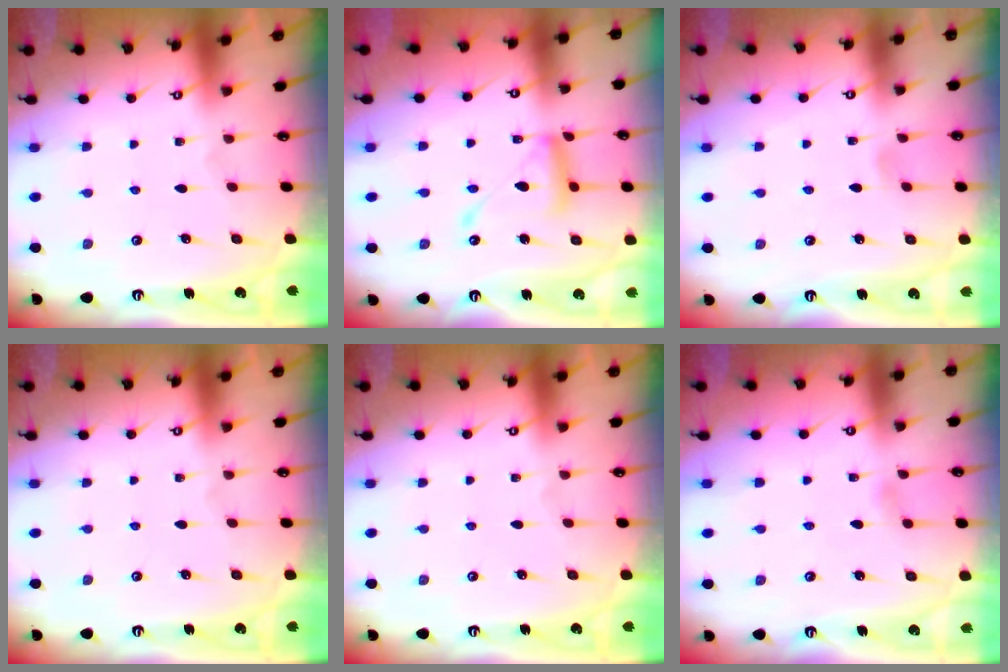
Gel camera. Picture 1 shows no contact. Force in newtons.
{"total": 13.1, "press": 13.1, "slide": 1.1}
{"total": 2.8, "press": 2.8, "slide": 0.4}
{"total": 0.0}
{"total": 0.0}
{"total": 2.9, "press": 2.9, "slide": 0.4}